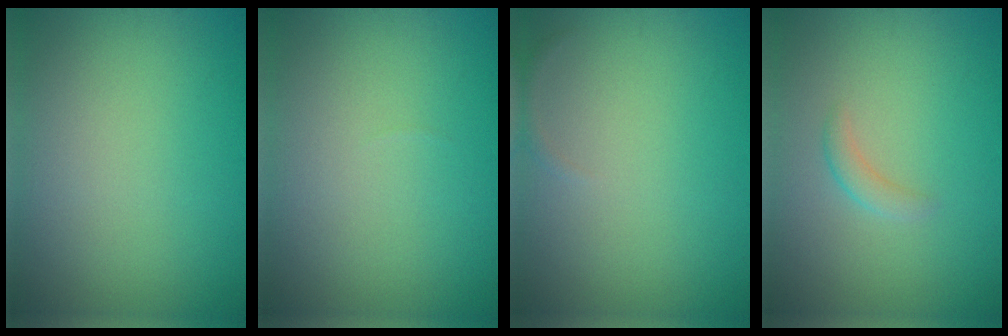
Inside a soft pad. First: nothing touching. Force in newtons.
{"total": 0.0}
{"total": 0.6, "press": 0.6, "slide": 0.1}
{"total": 1.3, "press": 1.3, "slide": 0.1}